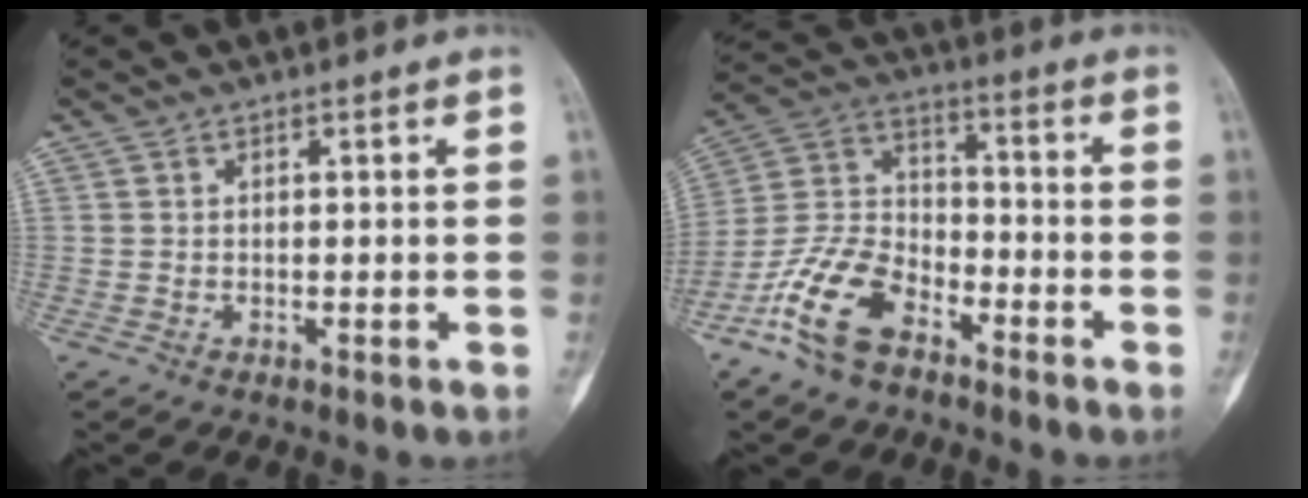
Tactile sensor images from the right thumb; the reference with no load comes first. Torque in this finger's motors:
{"motor_torque": [0.18, 0.38, 0.20, 0.20, 0.14]}